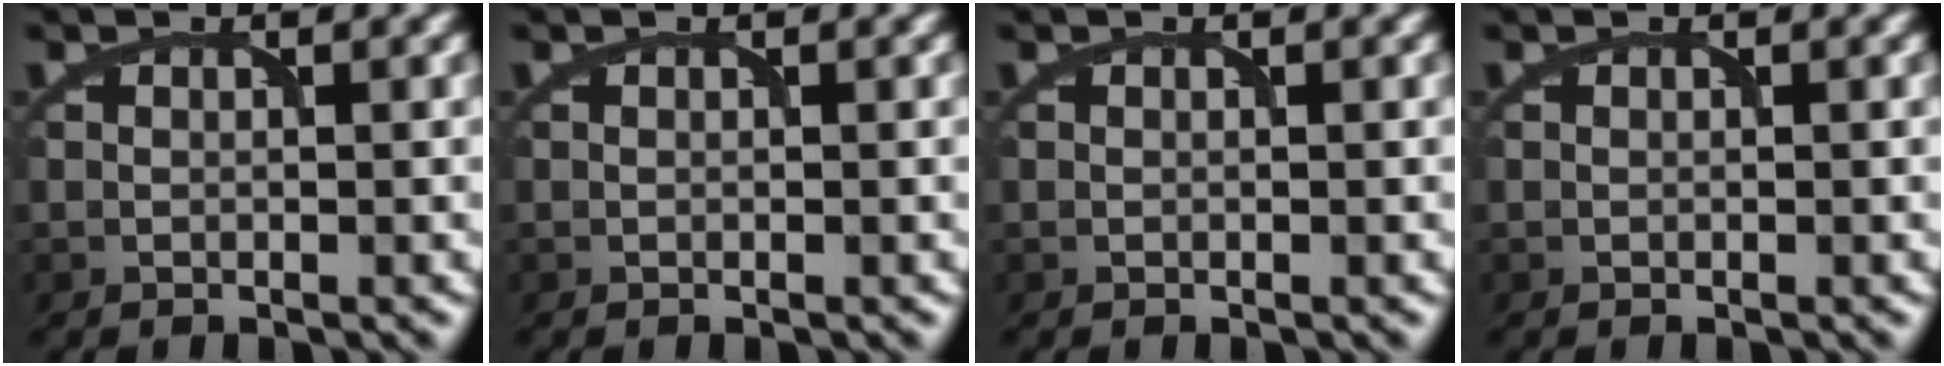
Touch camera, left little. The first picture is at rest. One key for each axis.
{"total": 0.0}
{"total": 0.0}
{"total": 0.0}